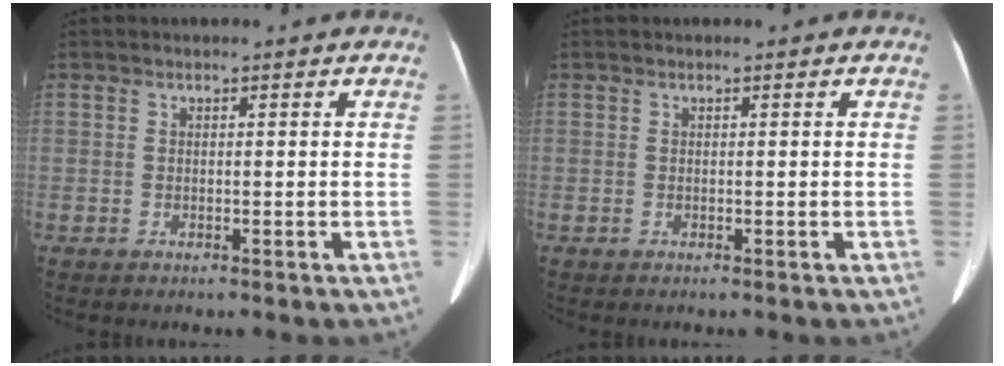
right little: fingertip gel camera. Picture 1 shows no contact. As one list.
[{"total": 0.0}]